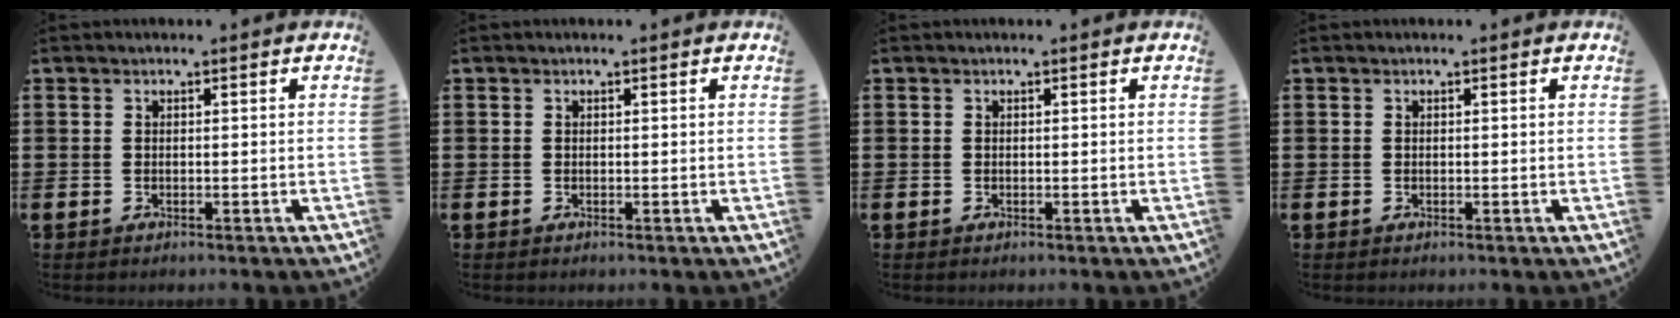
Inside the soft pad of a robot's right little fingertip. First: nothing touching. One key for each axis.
{"total": 0.0}
{"total": 0.0}
{"total": 0.0}